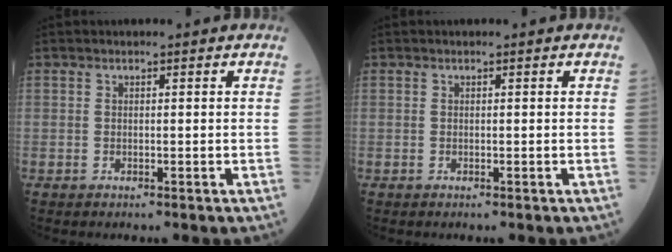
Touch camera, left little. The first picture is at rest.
{"total": 0.0}